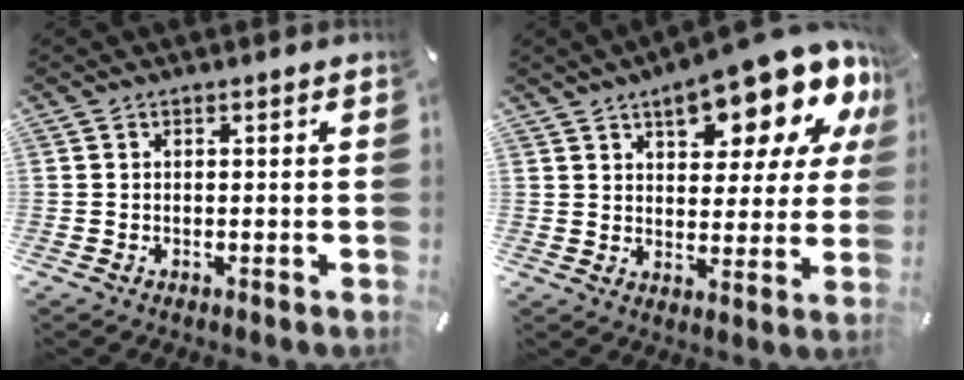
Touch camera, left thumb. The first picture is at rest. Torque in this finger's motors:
{"motor_torque": [2.35, 2.66, 1.45, -1.32, 0.15]}